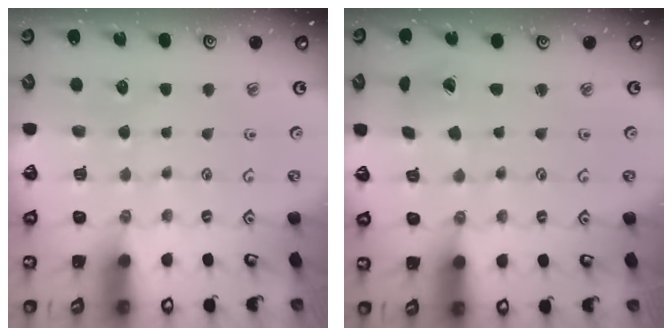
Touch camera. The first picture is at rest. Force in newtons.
{"total": 1.4, "press": 1.4, "slide": 0.2}